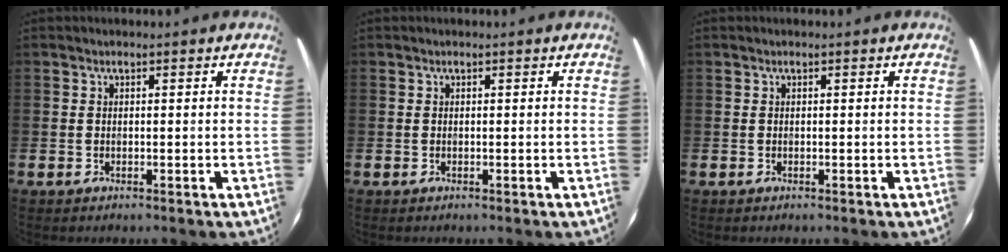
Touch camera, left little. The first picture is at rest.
{"total": 0.0}
{"total": 0.0}